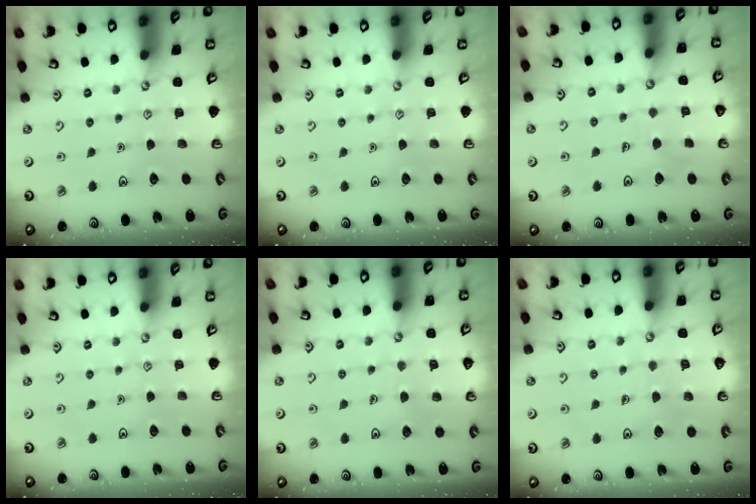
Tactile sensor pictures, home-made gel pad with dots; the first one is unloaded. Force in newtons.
{"total": 0.0}
{"total": 5.2, "press": 5.2, "slide": 0.3}
{"total": 0.0}
{"total": 5.4, "press": 5.4, "slide": 0.4}
{"total": 4.3, "press": 4.3, "slide": 0.4}